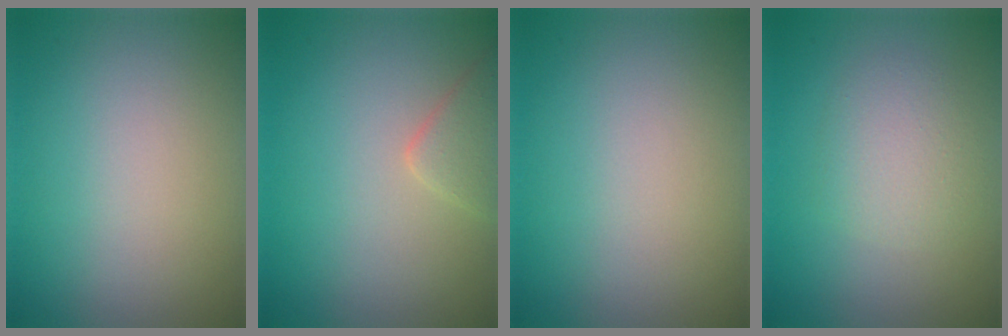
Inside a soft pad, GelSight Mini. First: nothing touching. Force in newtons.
{"total": 2.2, "press": 2.2, "slide": 0.1}
{"total": 0.0}
{"total": 2.8, "press": 2.8, "slide": 0.2}